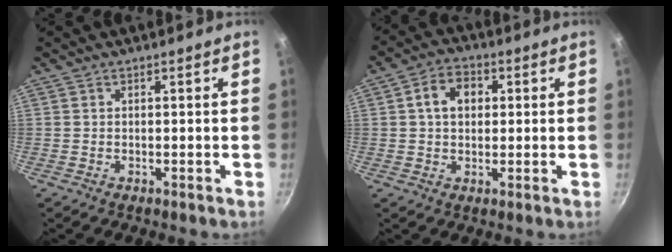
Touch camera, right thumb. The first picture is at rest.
{"total": 6.8, "force": [1.3, 5.1, 4.3], "torque": [-0.050, 0.012, 0.014]}